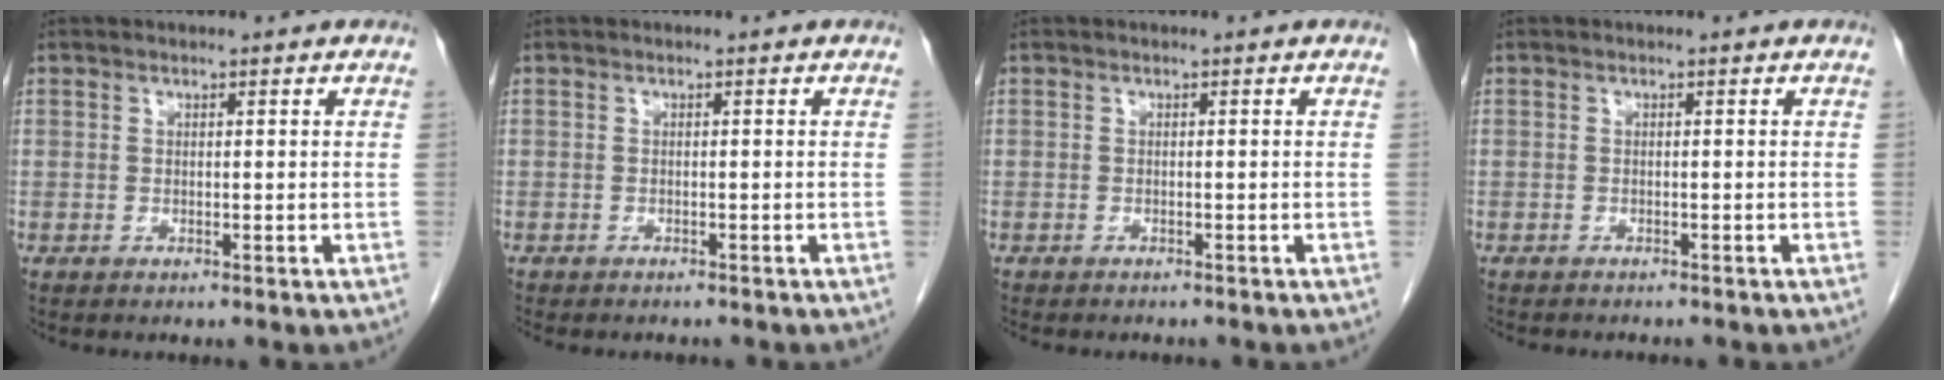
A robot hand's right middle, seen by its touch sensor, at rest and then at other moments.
{"total": 4.5, "force": [-4.1, 1.2, 1.6], "torque": [-0.023, -0.007, -0.051]}
{"total": 4.0, "force": [-3.6, 1.0, 1.5], "torque": [-0.023, -0.008, -0.043]}
{"total": 4.4, "force": [-3.9, 1.0, 1.6], "torque": [-0.025, -0.008, -0.049]}